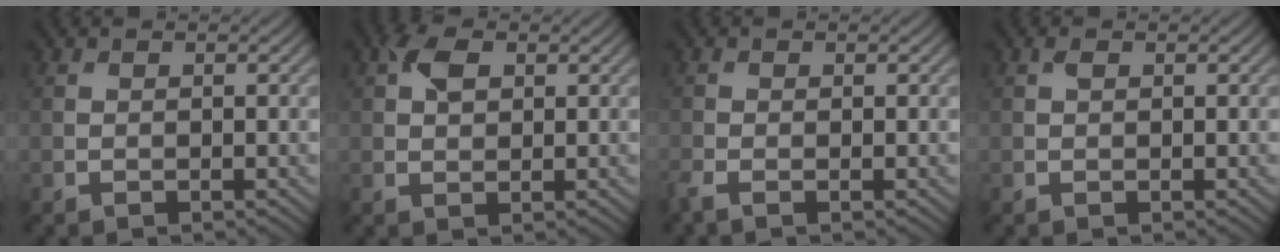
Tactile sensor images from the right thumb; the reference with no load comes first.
{"total": 3.2, "force": [1.2, 2.0, 2.2], "torque": [-0.047, 0.007, 0.020]}
{"total": 1.3, "force": [-1.0, 0.2, 0.8], "torque": [-0.028, -0.004, -0.027]}
{"total": 0.7, "force": [0.3, 0.4, 0.5], "torque": [-0.012, 0.001, 0.006]}